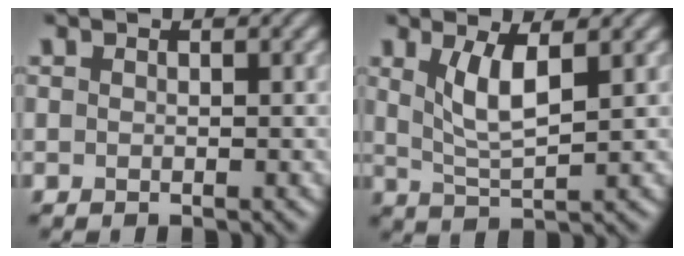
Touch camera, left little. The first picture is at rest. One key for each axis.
{"total": 3.8, "fx": 1.4, "fy": 1.0, "fz": 3.4, "tx": -0.074, "ty": -0.007, "tz": 0.031}